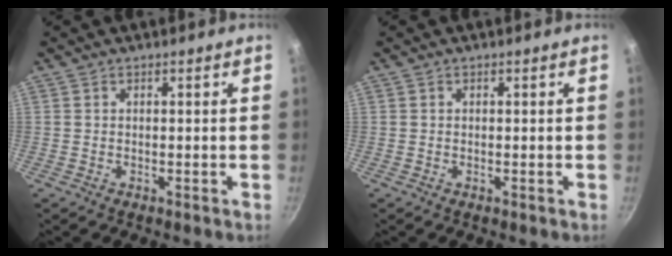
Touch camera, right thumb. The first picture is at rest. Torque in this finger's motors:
{"motor_torque": [0.06, 0.16, -0.26, 0.27, 0.03]}